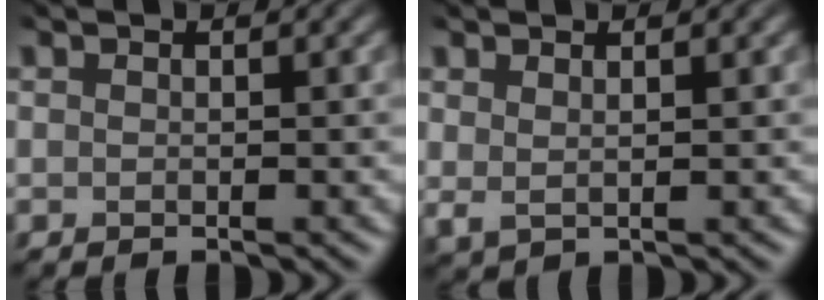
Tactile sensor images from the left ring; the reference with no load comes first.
{"total": 1.3, "force": [0.9, 0.5, 0.9], "torque": [-0.014, -0.003, 0.020]}